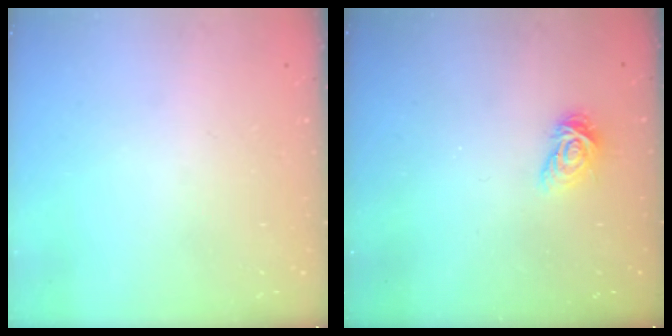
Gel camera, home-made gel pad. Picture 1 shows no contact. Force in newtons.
{"total": 5.6, "press": 5.6, "slide": 0.1}